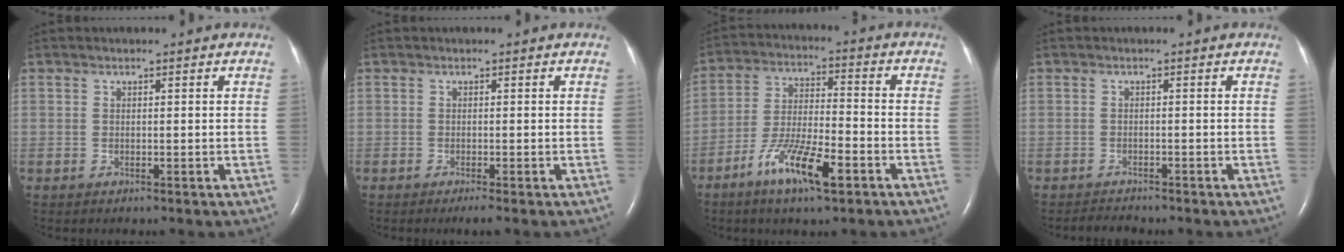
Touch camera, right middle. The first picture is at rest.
{"total": 1.1, "force": [-0.8, -0.2, 0.8], "torque": [-0.015, -0.004, -0.014]}
{"total": 10.5, "force": [-5.7, 2.2, 8.6], "torque": [-0.170, -0.007, -0.103]}
{"total": 1.6, "force": [-1.6, 0.3, 0.0], "torque": [-0.008, -0.008, -0.023]}